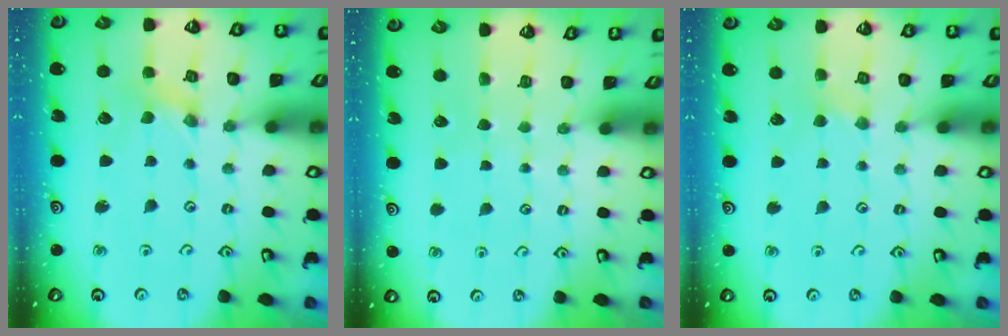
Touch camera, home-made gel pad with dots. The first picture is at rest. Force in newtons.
{"total": 0.0}
{"total": 1.7, "press": 1.6, "slide": 0.4}